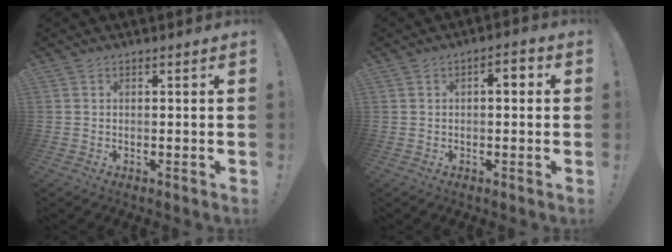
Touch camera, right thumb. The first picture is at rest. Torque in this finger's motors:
{"motor_torque": [-0.15, 0.18, -0.05, 0.12, 0.11]}